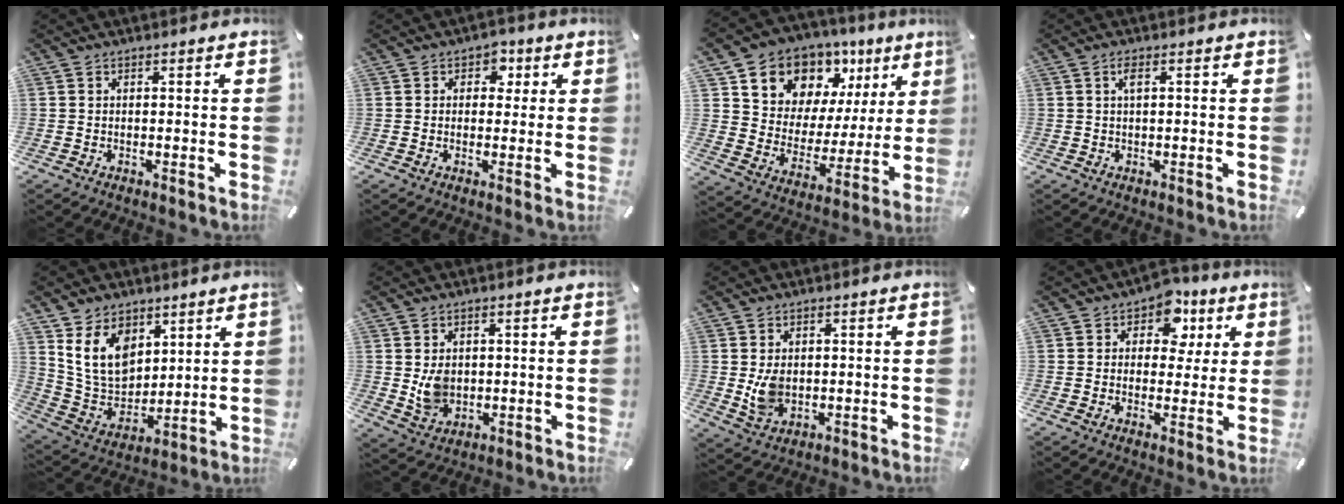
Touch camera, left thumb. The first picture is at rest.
{"total": 3.9, "force": [0.9, 3.3, 1.9], "torque": [-0.010, -0.001, 0.007]}
{"total": 11.8, "force": [8.7, 7.8, 1.5], "torque": [-0.037, -0.087, 0.156]}
{"total": 1.9, "force": [0.6, 0.4, 1.7], "torque": [-0.035, 0.004, 0.008]}
{"total": 13.3, "force": [6.0, 10.1, 6.2], "torque": [-0.142, -0.032, 0.120]}
{"total": 5.9, "force": [0.9, 5.1, 2.8], "torque": [-0.054, -0.008, 0.012]}
{"total": 6.0, "force": [0.4, 4.5, 3.9], "torque": [-0.076, -0.013, 0.002]}
{"total": 8.9, "force": [3.3, 6.8, 4.7], "torque": [-0.055, -0.010, 0.053]}